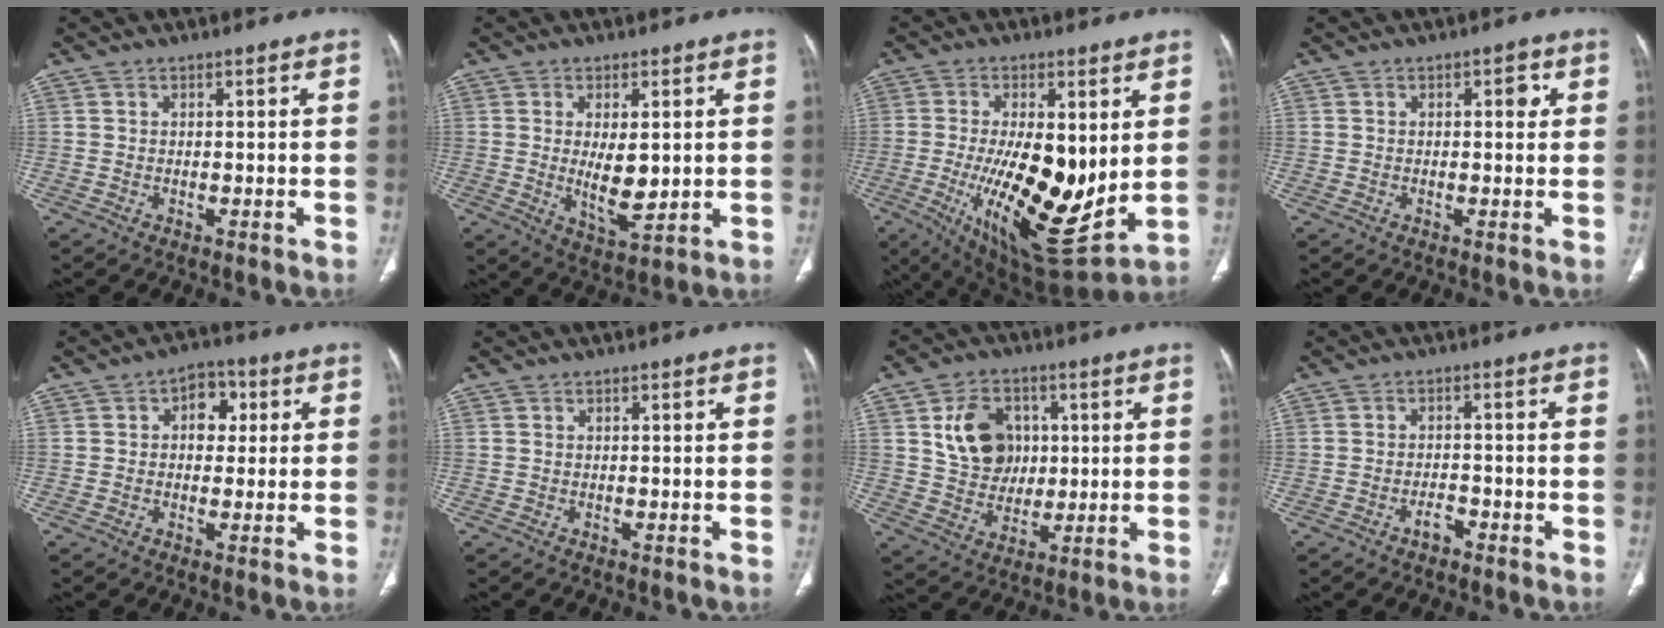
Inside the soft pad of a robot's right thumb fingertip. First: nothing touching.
{"total": 8.4, "force": [0.4, 3.6, 7.6], "torque": [-0.117, -0.020, 0.019]}
{"total": 21.7, "force": [-1.0, 8.4, 20.0], "torque": [-0.338, -0.042, 0.003]}
{"total": 2.2, "force": [0.5, 1.2, 1.7], "torque": [-0.011, 0.003, 0.004]}
{"total": 6.1, "force": [1.3, 4.4, 4.0], "torque": [-0.021, 0.007, 0.011]}
{"total": 0.0}
{"total": 11.7, "force": [3.0, 9.3, 6.5], "torque": [-0.072, -0.008, 0.058]}
{"total": 2.4, "force": [-1.7, 1.1, 1.2], "torque": [-0.022, 0.013, -0.028]}